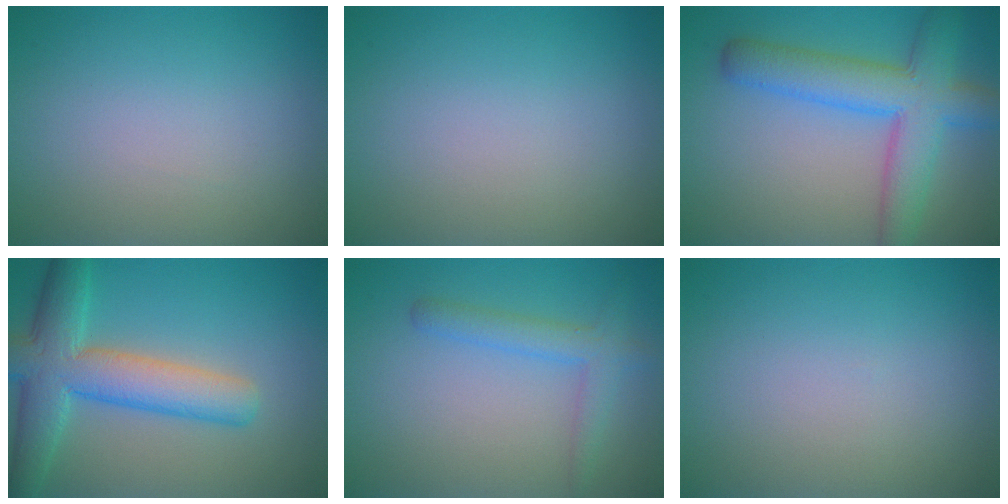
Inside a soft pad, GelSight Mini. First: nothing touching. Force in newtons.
{"total": 0.0}
{"total": 7.3, "press": 7.2, "slide": 0.3}
{"total": 7.5, "press": 7.5, "slide": 0.2}
{"total": 2.7, "press": 2.7, "slide": 0.1}
{"total": 0.0}